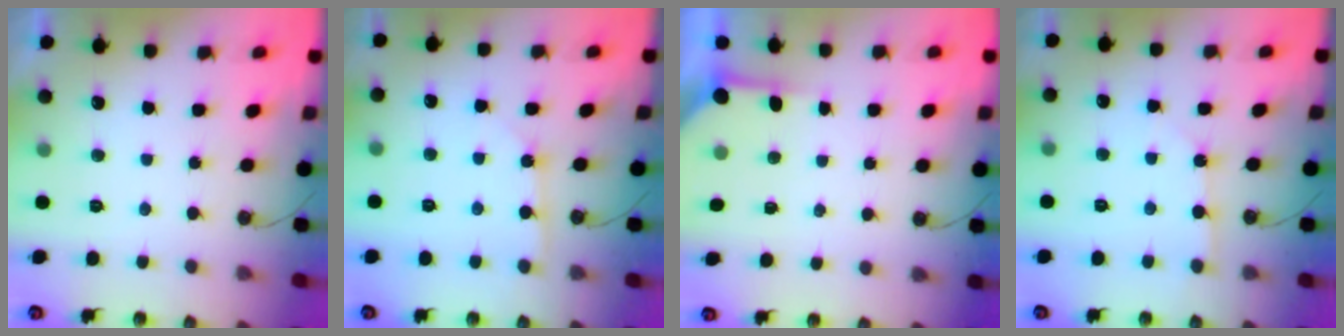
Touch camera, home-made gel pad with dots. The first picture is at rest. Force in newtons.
{"total": 1.9, "press": 1.8, "slide": 0.2}
{"total": 3.5, "press": 3.5, "slide": 0.4}
{"total": 2.1, "press": 2.1, "slide": 0.2}